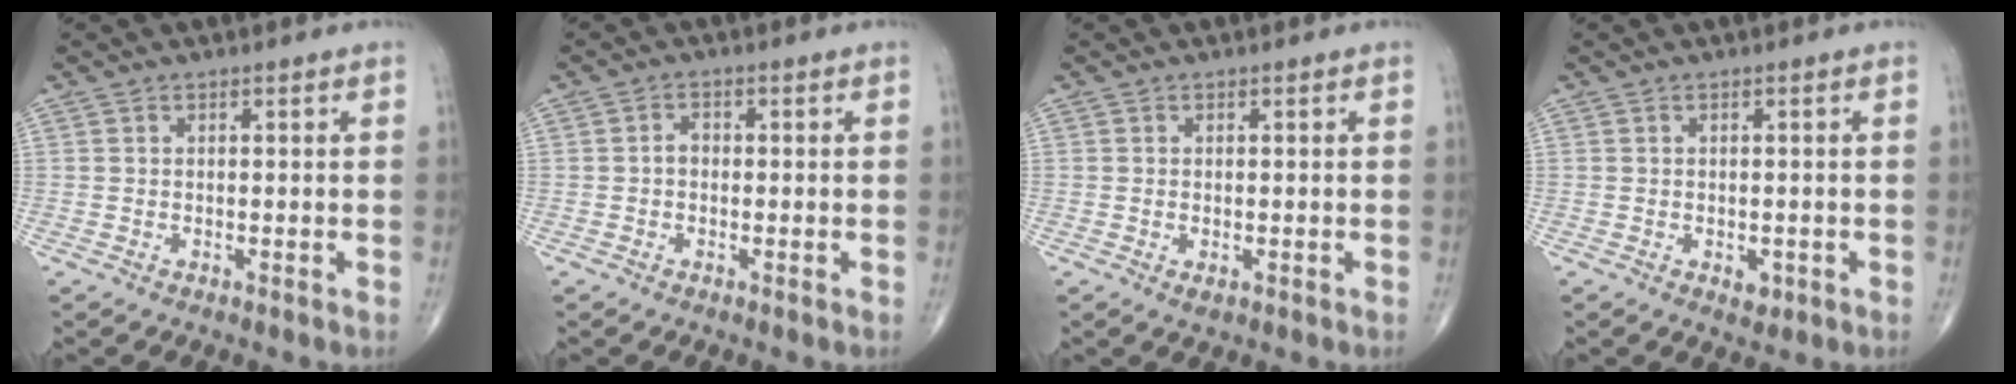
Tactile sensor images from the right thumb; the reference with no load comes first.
{"total": 1.7, "force": [-0.3, 1.2, 1.1], "torque": [-0.009, 0.007, -0.009]}
{"total": 1.1, "force": [-0.2, 0.6, 0.9], "torque": [-0.014, -0.004, -0.002]}
{"total": 1.9, "force": [-0.6, 1.2, 1.3], "torque": [-0.009, -0.001, -0.004]}